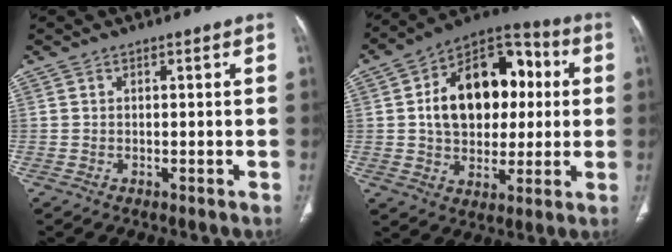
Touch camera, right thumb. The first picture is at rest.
{"total": 20.9, "force": [2.7, 14.1, 15.1], "torque": [-0.197, 0.026, 0.044]}